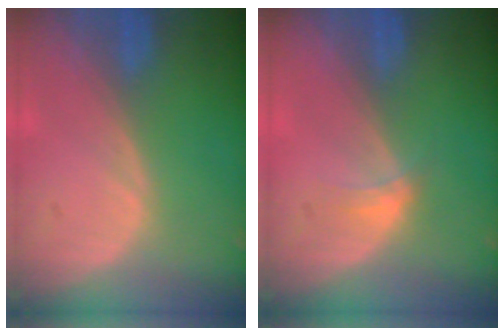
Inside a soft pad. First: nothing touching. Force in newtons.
{"total": 1.9, "press": 1.5, "slide": 1.1}